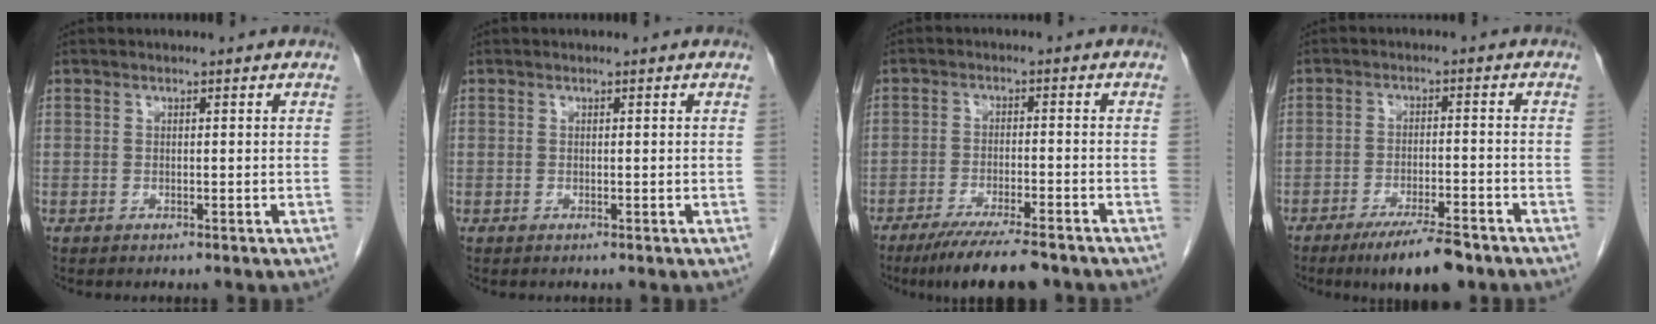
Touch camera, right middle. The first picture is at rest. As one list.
[{"total": 0.0}, {"total": 10.1, "force": [-8.1, 1.2, 5.9], "torque": [-0.089, -0.021, -0.127]}, {"total": 8.4, "force": [-6.3, 1.4, 5.5], "torque": [-0.083, -0.014, -0.101]}]